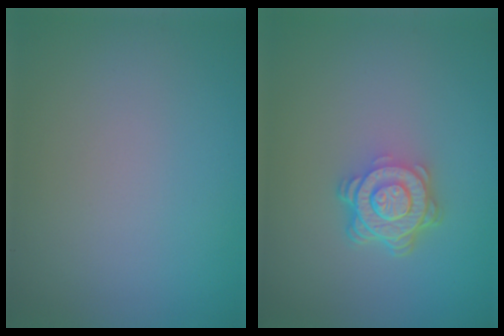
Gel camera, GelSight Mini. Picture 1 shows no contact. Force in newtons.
{"total": 4.9, "press": 3.5, "slide": 3.5}